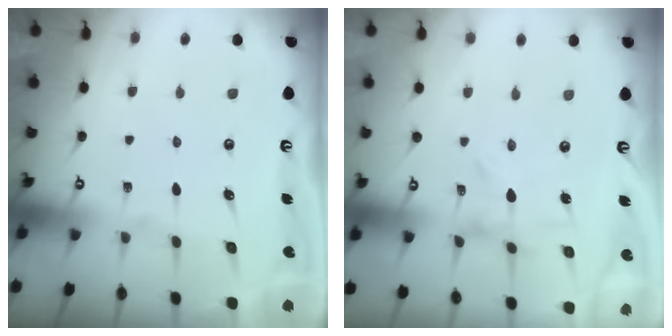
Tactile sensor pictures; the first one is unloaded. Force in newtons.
{"total": 0.0}